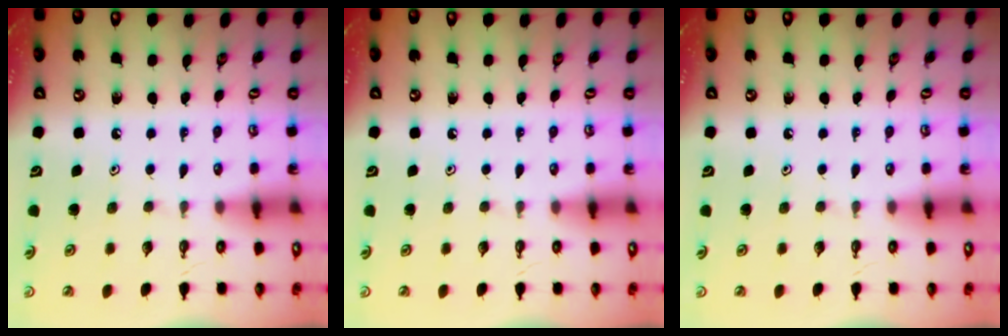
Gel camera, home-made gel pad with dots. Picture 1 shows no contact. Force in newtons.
{"total": 0.0}
{"total": 0.0}